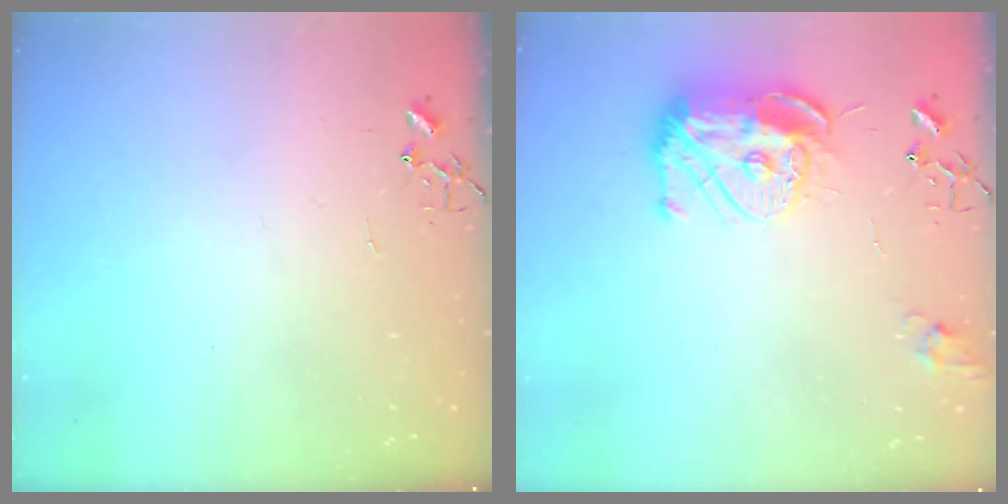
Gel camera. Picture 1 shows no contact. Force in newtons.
{"total": 13.5, "press": 13.4, "slide": 1.2}